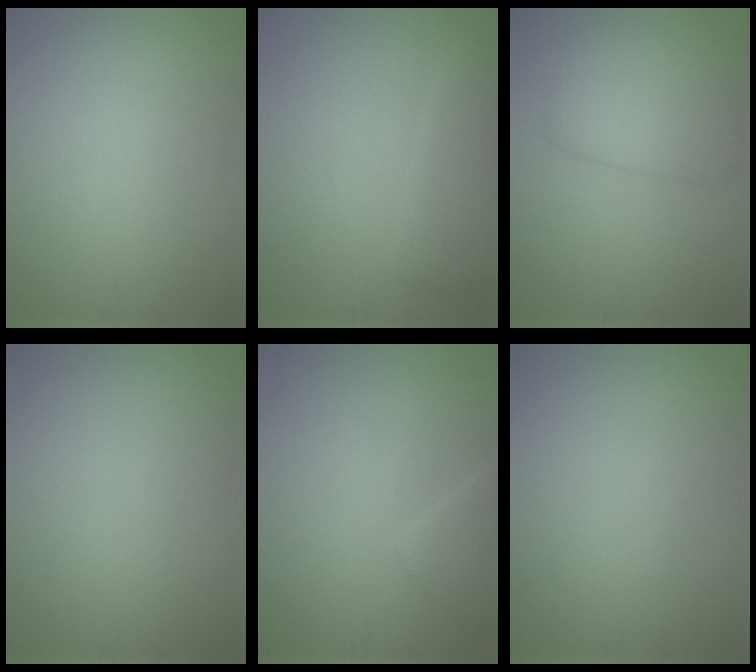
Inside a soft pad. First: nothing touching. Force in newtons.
{"total": 3.2, "press": 3.2, "slide": 0.1}
{"total": 4.5, "press": 4.5, "slide": 0.2}
{"total": 0.0}
{"total": 1.6, "press": 1.6, "slide": 0.0}
{"total": 0.0}